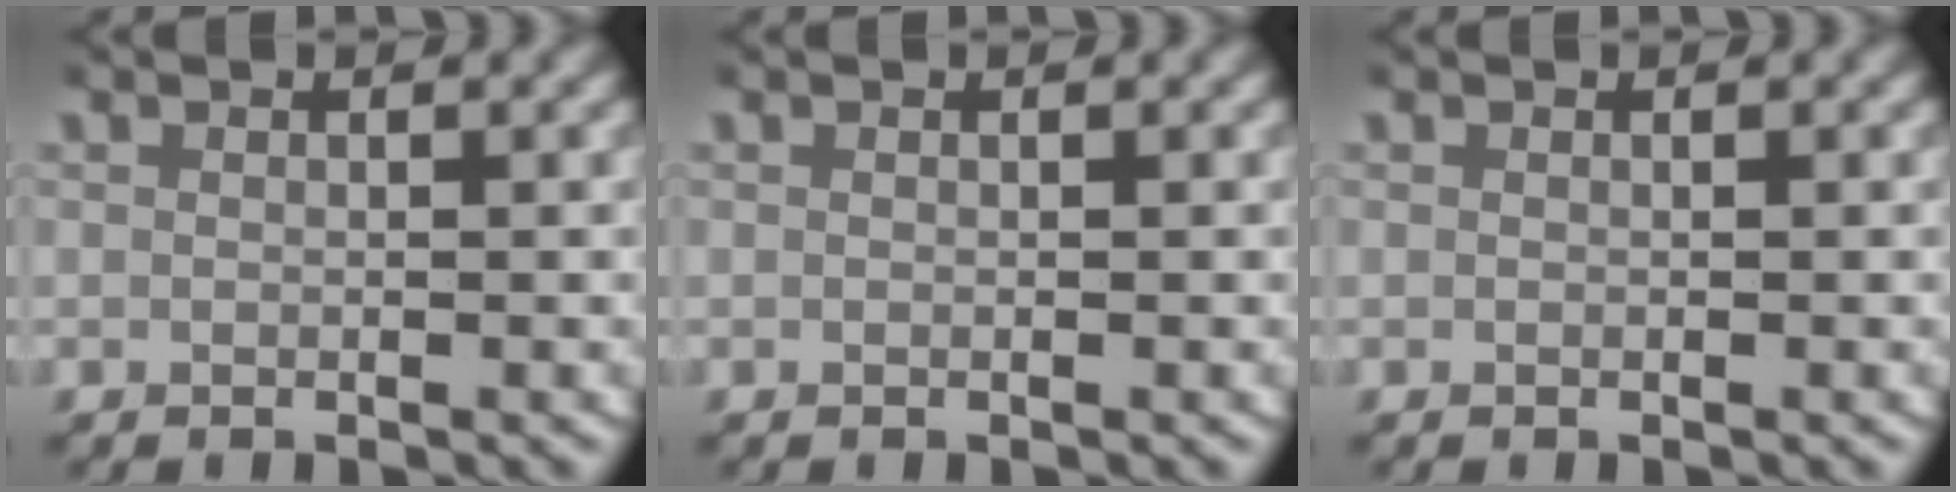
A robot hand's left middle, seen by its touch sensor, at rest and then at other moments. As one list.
[{"total": 0.0}, {"total": 0.0}]